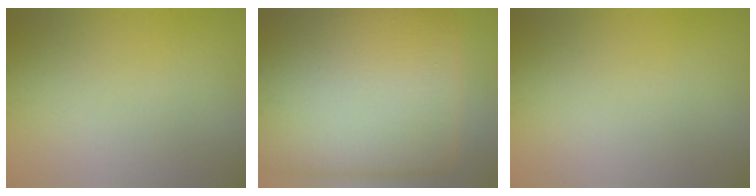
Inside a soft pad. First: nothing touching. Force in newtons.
{"total": 22.1, "press": 22.1, "slide": 0.7}
{"total": 0.0}